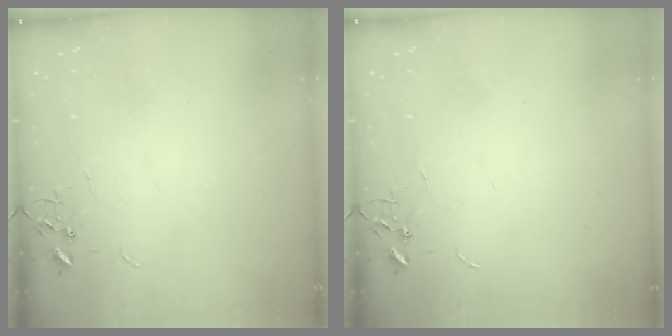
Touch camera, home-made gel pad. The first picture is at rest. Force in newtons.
{"total": 0.0}